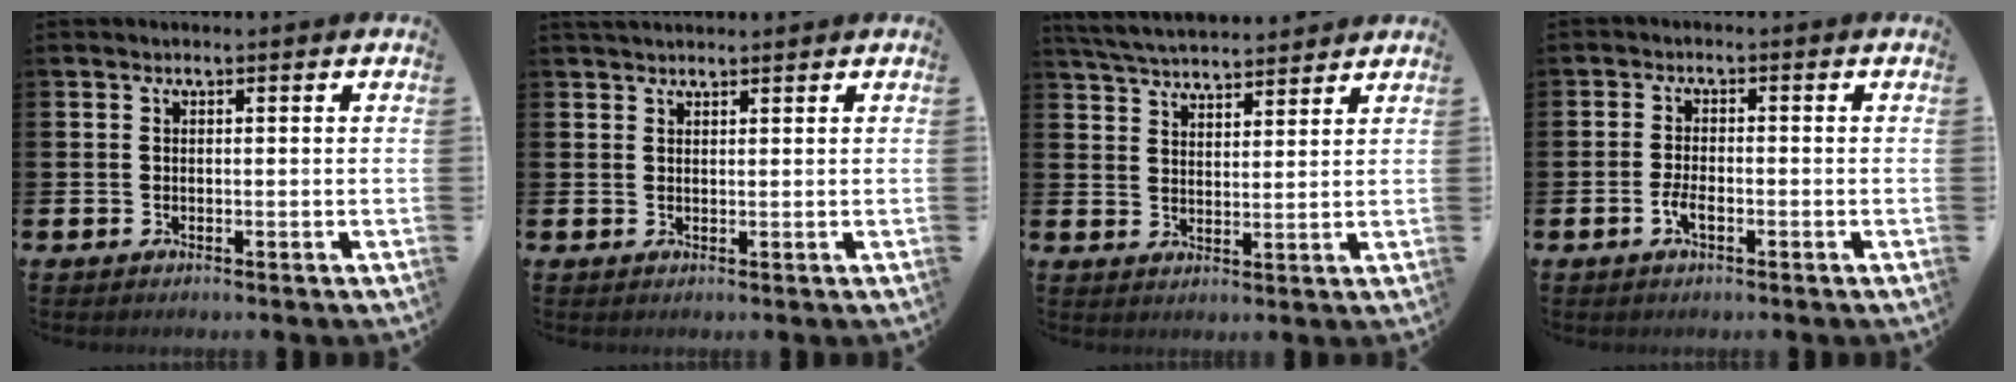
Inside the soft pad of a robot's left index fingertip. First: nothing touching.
{"total": 1.7, "force": [1.7, 0.4, 0.3], "torque": [0.005, -0.003, 0.028]}
{"total": 5.2, "force": [5.1, 0.5, 0.6], "torque": [-0.029, -0.027, 0.092]}
{"total": 2.4, "force": [-1.0, 1.0, 2.0], "torque": [-0.028, -0.001, -0.020]}